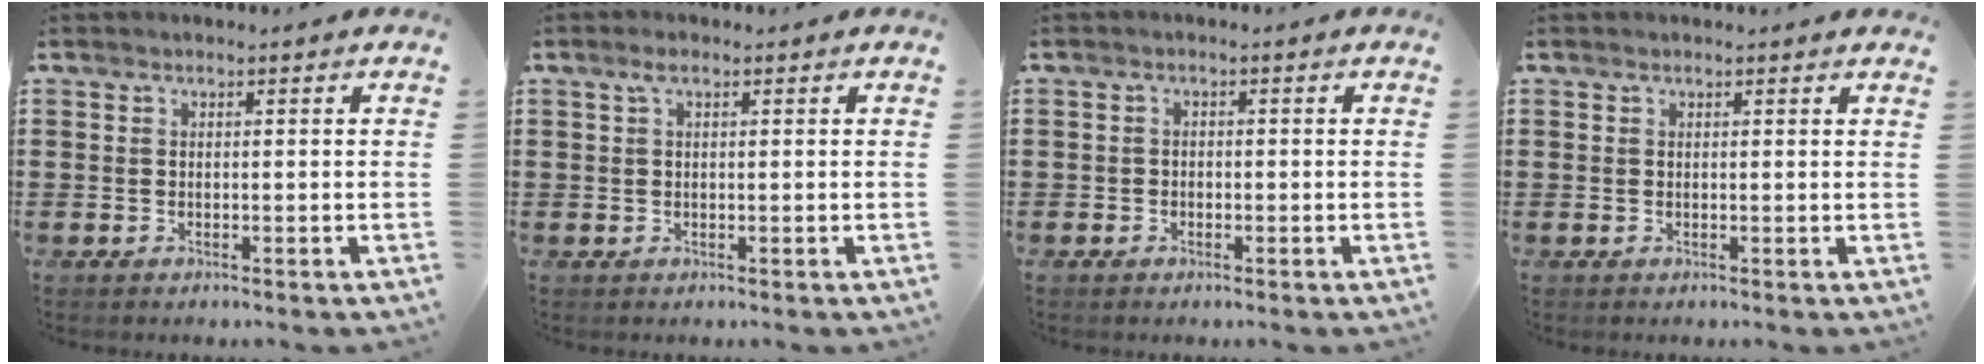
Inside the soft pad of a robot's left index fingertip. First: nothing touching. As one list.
[{"total": 1.5, "force": [0.5, 0.5, 1.3], "torque": [-0.027, 0.004, 0.009]}, {"total": 1.0, "force": [-0.6, 0.7, 0.1], "torque": [-0.006, 0.001, -0.014]}, {"total": 0.5, "force": [0.4, 0.0, 0.3], "torque": [-0.006, -0.001, 0.009]}]